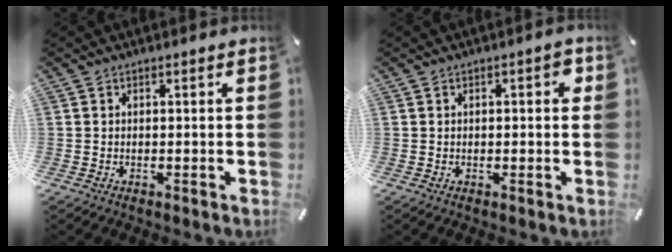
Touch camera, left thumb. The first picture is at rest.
{"total": 2.4, "force": [0.3, 1.1, 2.1], "torque": [-0.025, 0.003, -0.001]}